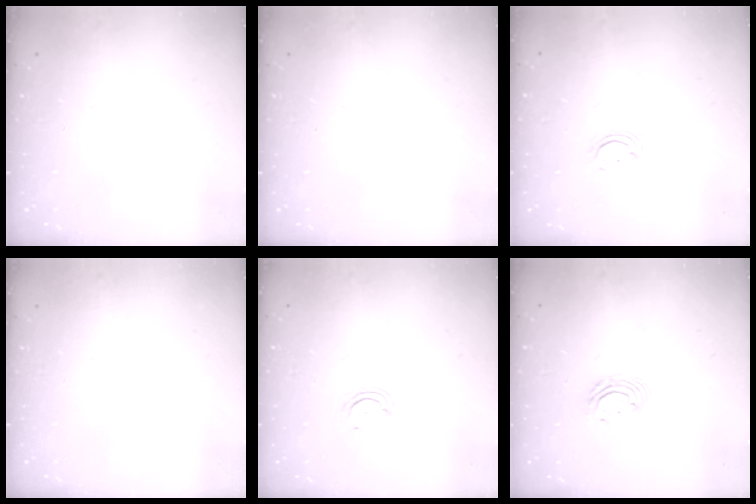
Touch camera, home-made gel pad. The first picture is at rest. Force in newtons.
{"total": 0.0}
{"total": 2.2, "press": 2.2, "slide": 0.2}
{"total": 0.0}
{"total": 2.3, "press": 2.3, "slide": 0.2}
{"total": 7.6, "press": 7.5, "slide": 1.2}